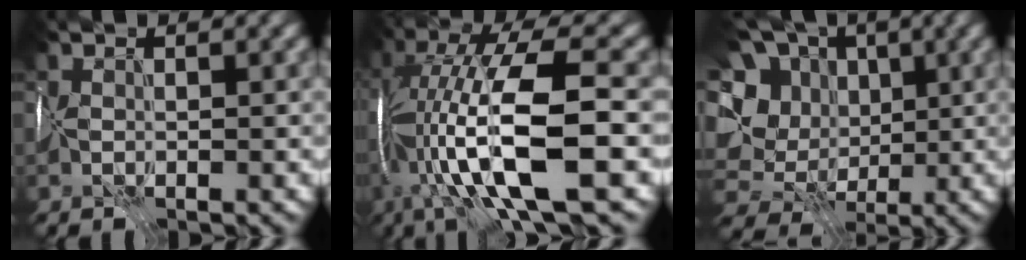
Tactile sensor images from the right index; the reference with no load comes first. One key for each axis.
{"total": 13.8, "fx": -2.8, "fy": 3.3, "fz": 13.1, "tx": -0.231, "ty": 0.009, "tz": -0.044}
{"total": 10.8, "fx": 0.5, "fy": 9.3, "fz": 5.3, "tx": -0.108, "ty": -0.003, "tz": 0.003}